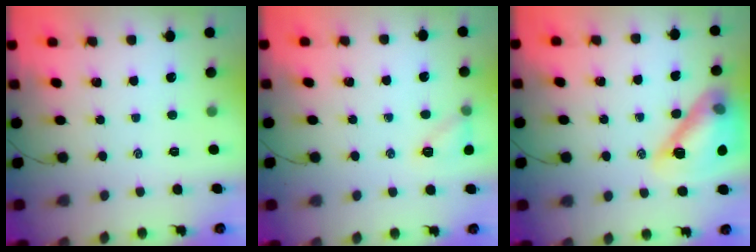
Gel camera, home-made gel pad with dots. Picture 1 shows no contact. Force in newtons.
{"total": 8.2, "press": 8.0, "slide": 1.7}
{"total": 17.7, "press": 17.5, "slide": 2.4}